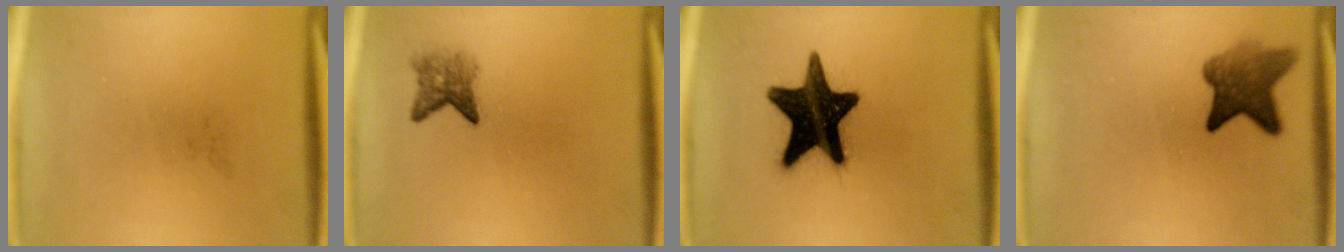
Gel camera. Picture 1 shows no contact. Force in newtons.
{"total": 3.0}
{"total": 18.1}
{"total": 6.5}